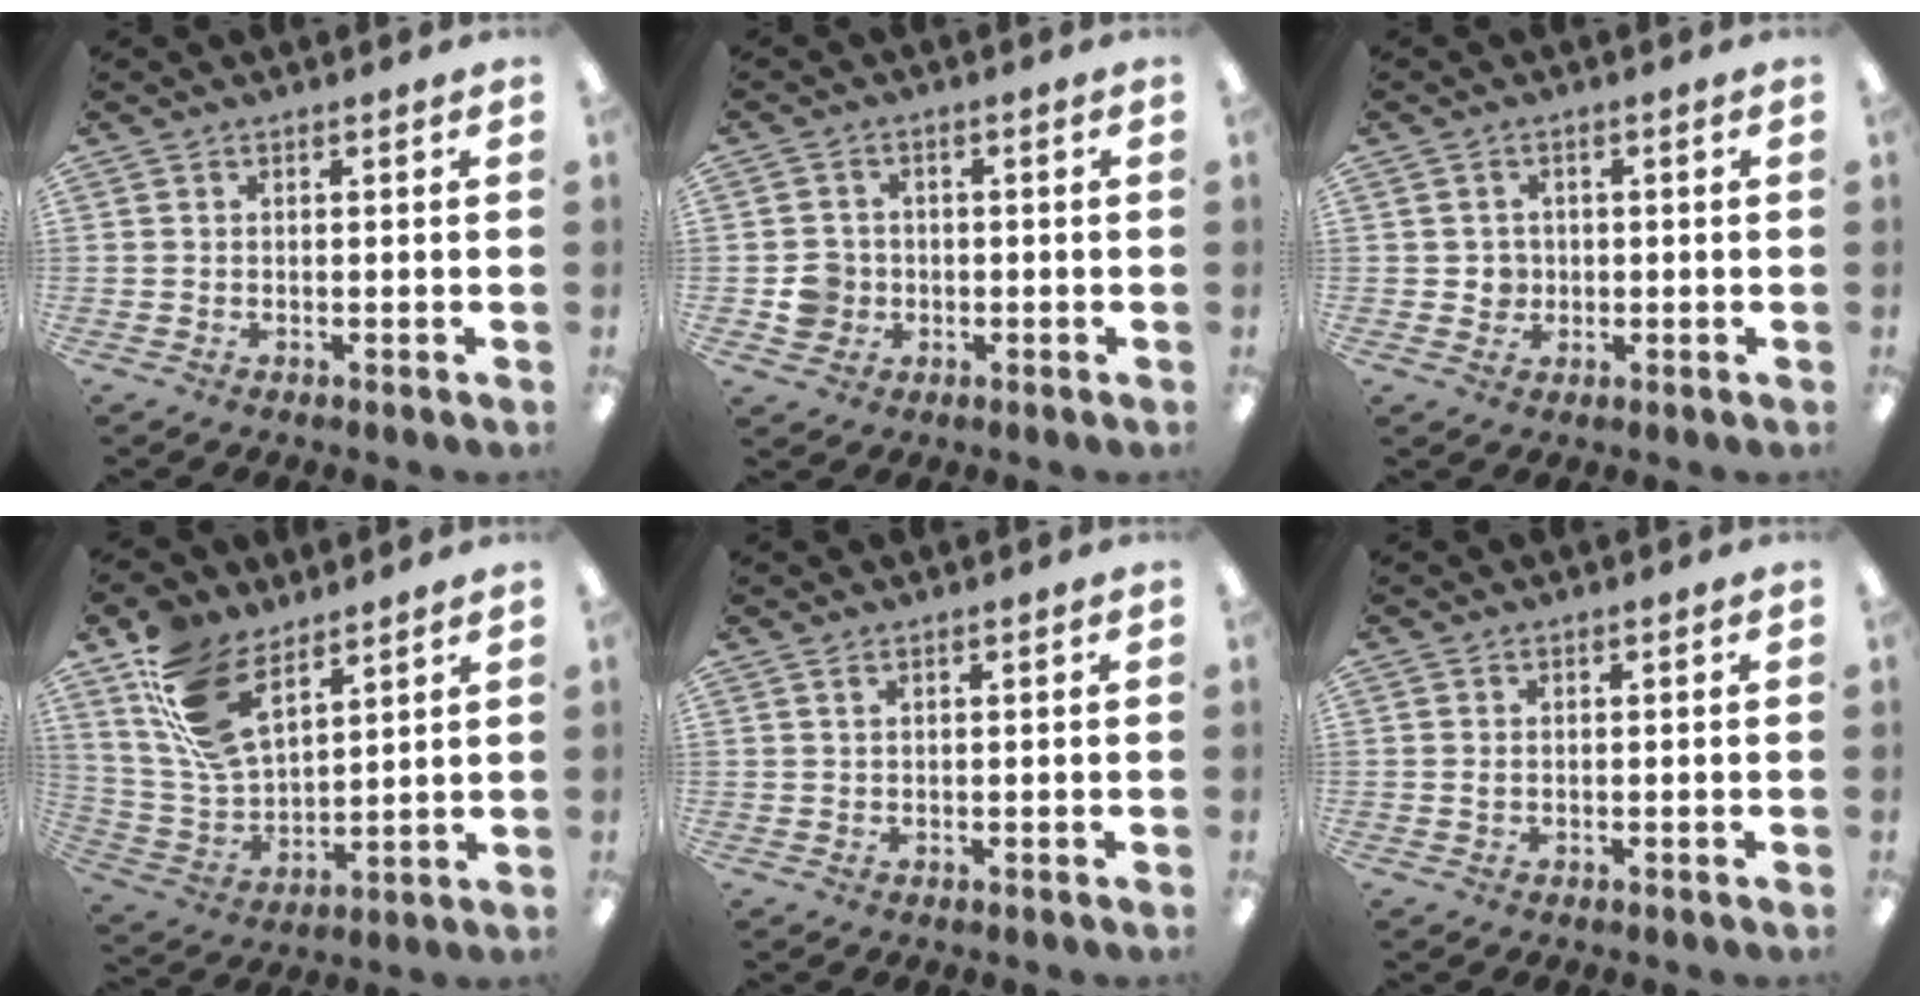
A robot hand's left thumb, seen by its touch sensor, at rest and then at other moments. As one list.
[{"total": 5.5, "force": [-1.0, 5.3, 1.3], "torque": [-0.018, 0.009, -0.018]}, {"total": 3.2, "force": [0.2, 3.2, 0.3], "torque": [-0.005, 0.004, -0.001]}, {"total": 16.2, "force": [9.9, 8.5, 9.6], "torque": [-0.223, -0.026, 0.190]}, {"total": 0.7, "force": [0.4, 0.3, 0.5], "torque": [-0.011, 0.003, 0.008]}, {"total": 0.7, "force": [0.0, 0.5, 0.5], "torque": [-0.010, 0.003, -0.001]}]